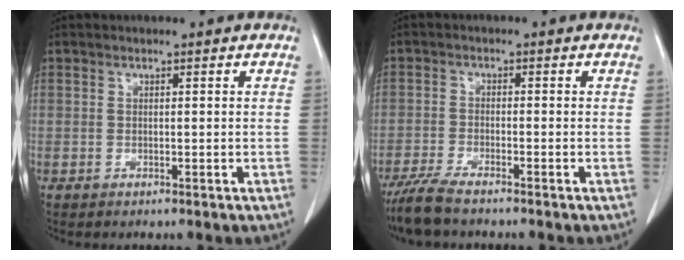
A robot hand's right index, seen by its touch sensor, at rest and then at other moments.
{"total": 5.2, "force": [-4.4, 0.4, 2.8], "torque": [-0.058, -0.017, -0.083]}